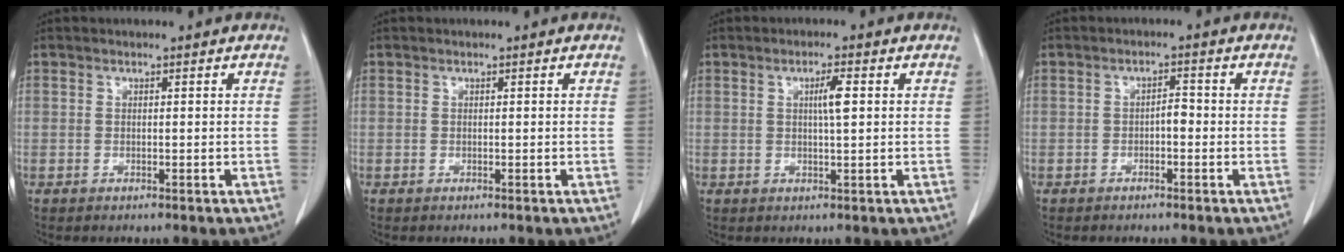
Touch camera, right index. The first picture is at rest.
{"total": 0.0}
{"total": 3.3, "force": [0.7, 0.2, 3.2], "torque": [-0.053, 0.000, 0.012]}
{"total": 1.9, "force": [-0.5, 0.7, 1.6], "torque": [-0.021, 0.005, -0.010]}